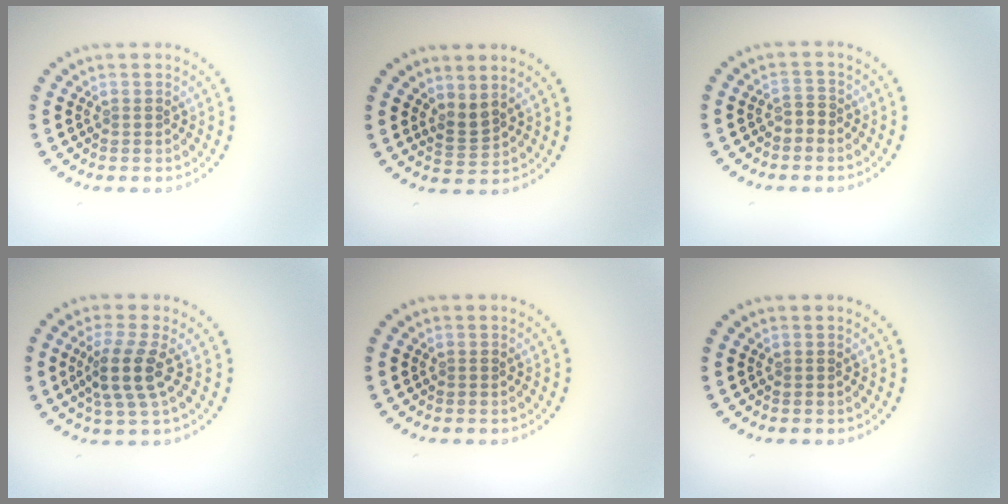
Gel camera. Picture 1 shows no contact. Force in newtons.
{"total": 1.8, "press": 1.3, "slide": 1.3}
{"total": 1.0, "press": 0.8, "slide": 0.6}
{"total": 3.5, "press": 2.7, "slide": 2.2}
{"total": 0.0}
{"total": 0.0}